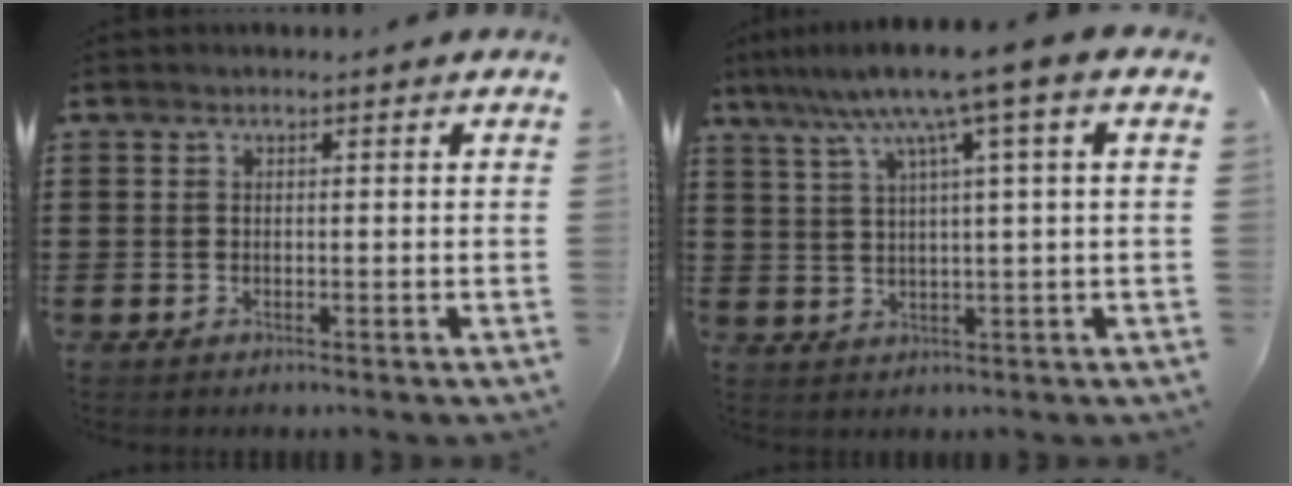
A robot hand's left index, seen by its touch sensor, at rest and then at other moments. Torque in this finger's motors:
{"motor_torque": [1.73, 0.18, 1.05, 0.21]}